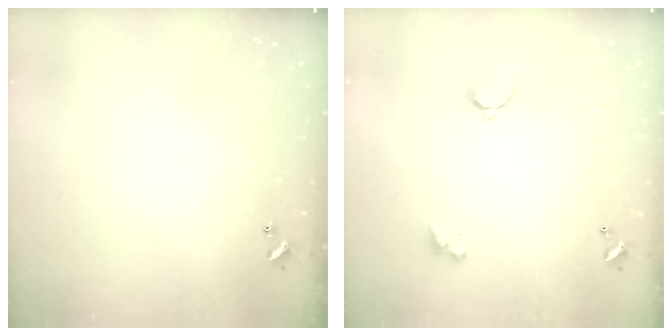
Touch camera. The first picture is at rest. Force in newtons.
{"total": 2.1, "press": 1.8, "slide": 1.0}